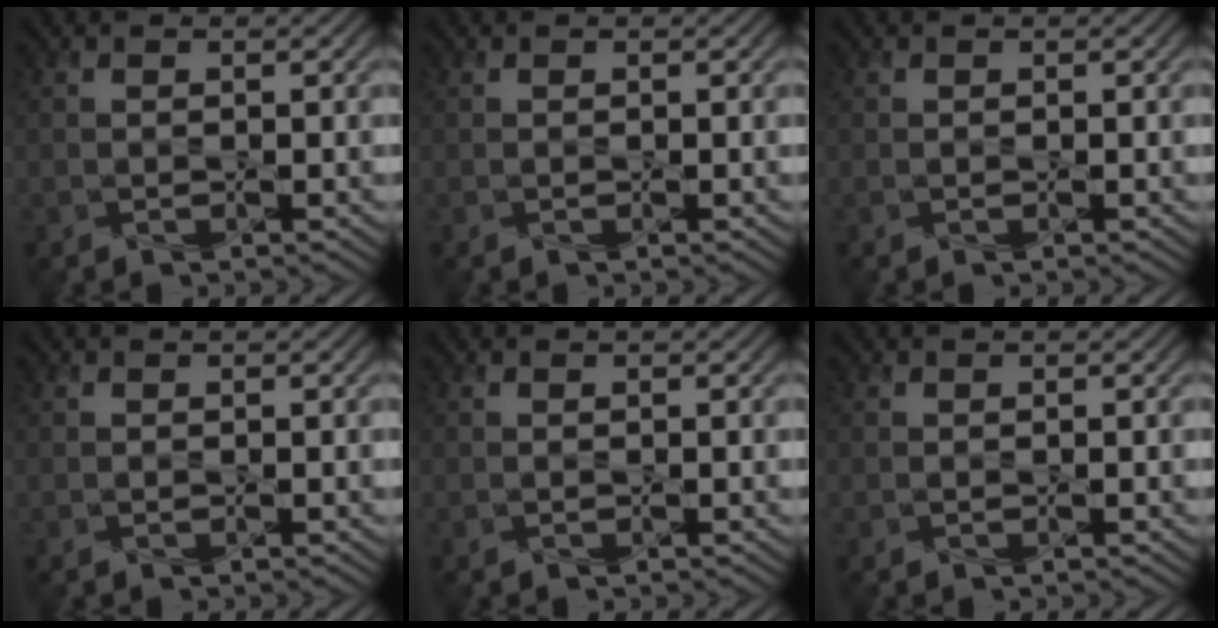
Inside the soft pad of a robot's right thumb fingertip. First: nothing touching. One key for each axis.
{"total": 0.0}
{"total": 0.0}
{"total": 0.0}
{"total": 0.0}
{"total": 0.0}